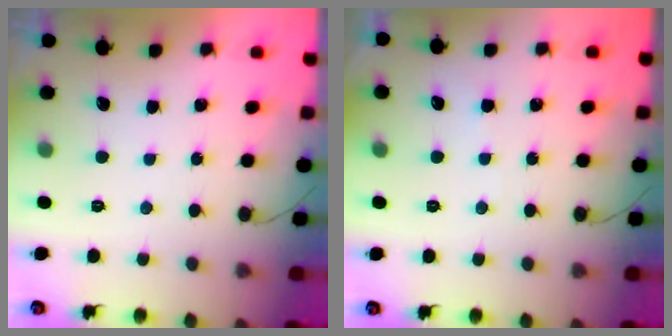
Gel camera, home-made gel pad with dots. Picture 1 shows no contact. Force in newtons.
{"total": 2.5, "press": 2.5, "slide": 0.3}